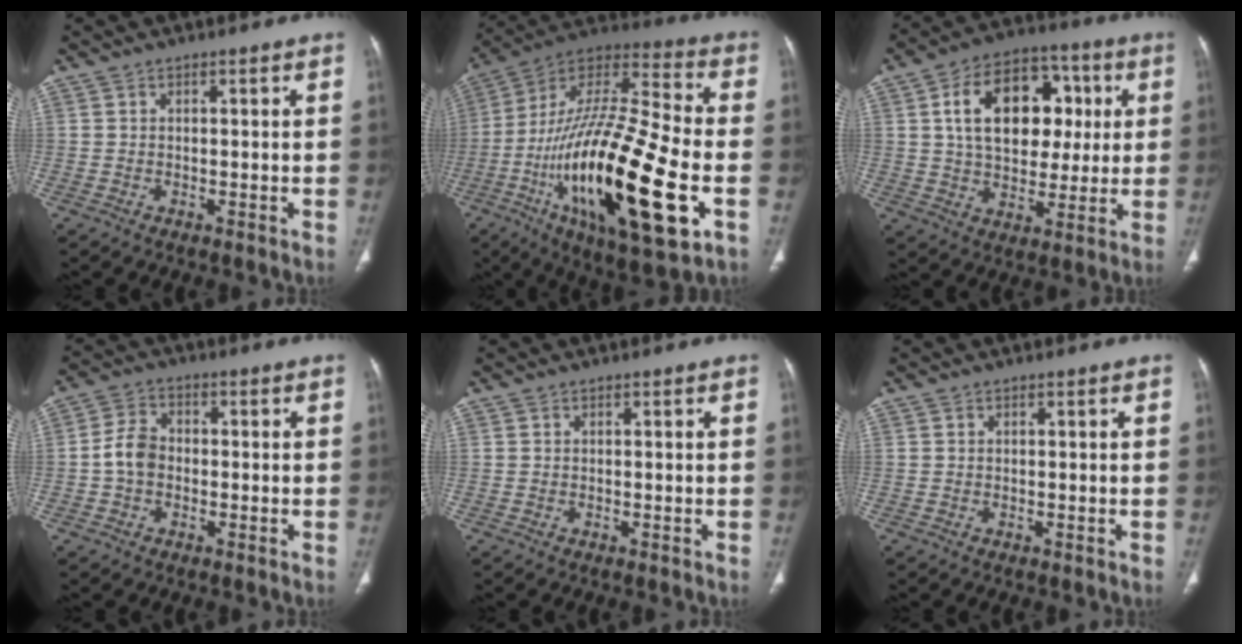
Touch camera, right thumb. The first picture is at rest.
{"total": 32.8, "force": [-9.0, 9.9, 30.0], "torque": [-0.569, 0.006, -0.149]}
{"total": 19.0, "force": [4.1, 12.9, 13.3], "torque": [-0.182, 0.013, 0.067]}
{"total": 5.4, "force": [-0.9, 4.1, 3.4], "torque": [-0.057, 0.017, -0.025]}
{"total": 0.0}
{"total": 0.0}